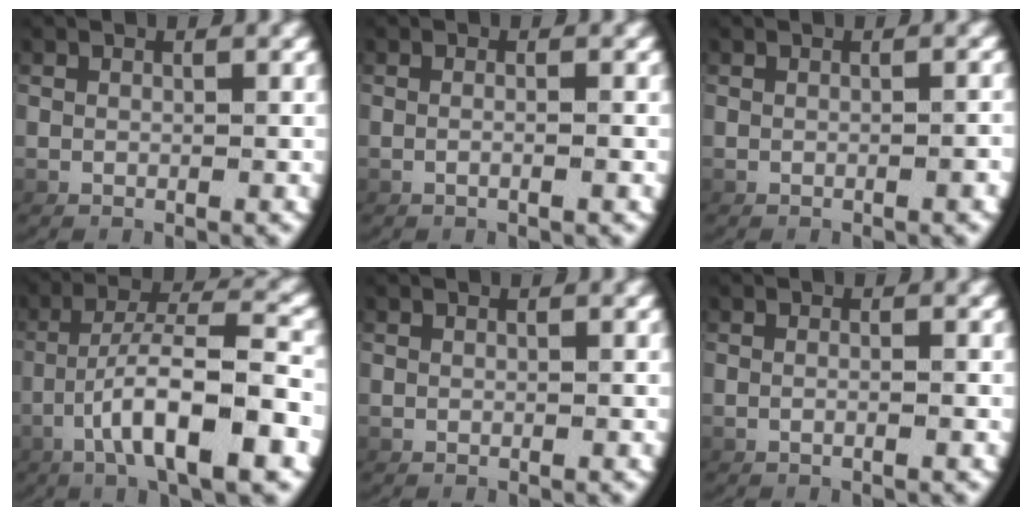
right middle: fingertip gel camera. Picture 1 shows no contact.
{"total": 1.1, "force": [-0.8, -0.1, 0.8], "torque": [-0.018, 0.002, -0.014]}
{"total": 0.5, "force": [-0.4, 0.0, 0.3], "torque": [0.000, 0.012, -0.013]}
{"total": 8.3, "force": [-2.4, 2.4, 7.5], "torque": [-0.131, 0.001, -0.031]}
{"total": 0.0}
{"total": 0.9, "force": [-0.7, 0.1, 0.5], "torque": [-0.011, 0.004, -0.014]}